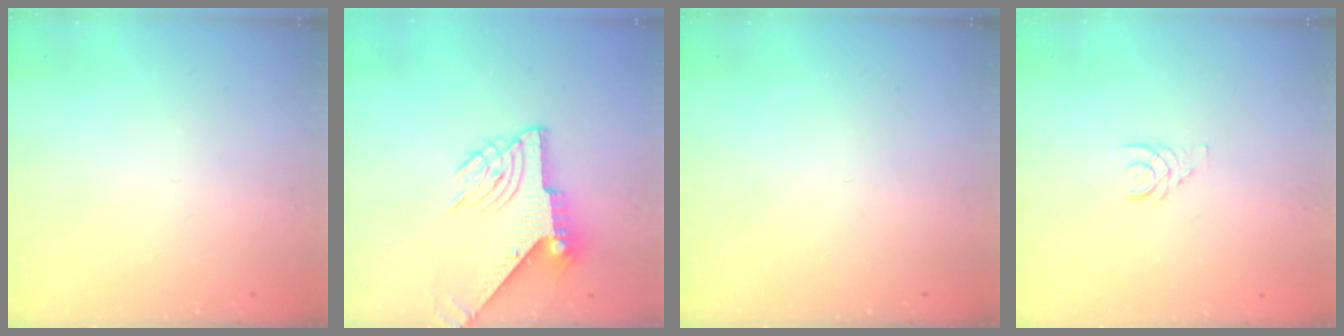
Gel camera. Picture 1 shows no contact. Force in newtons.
{"total": 9.8, "press": 9.7, "slide": 0.7}
{"total": 0.0}
{"total": 1.7, "press": 1.7, "slide": 0.2}